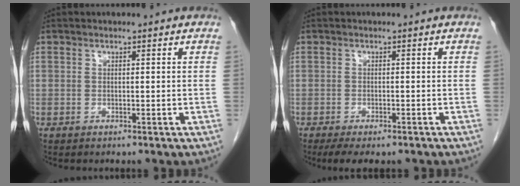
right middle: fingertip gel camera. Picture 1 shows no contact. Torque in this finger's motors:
{"motor_torque": [0.72, -0.57, -0.02, 0.03]}